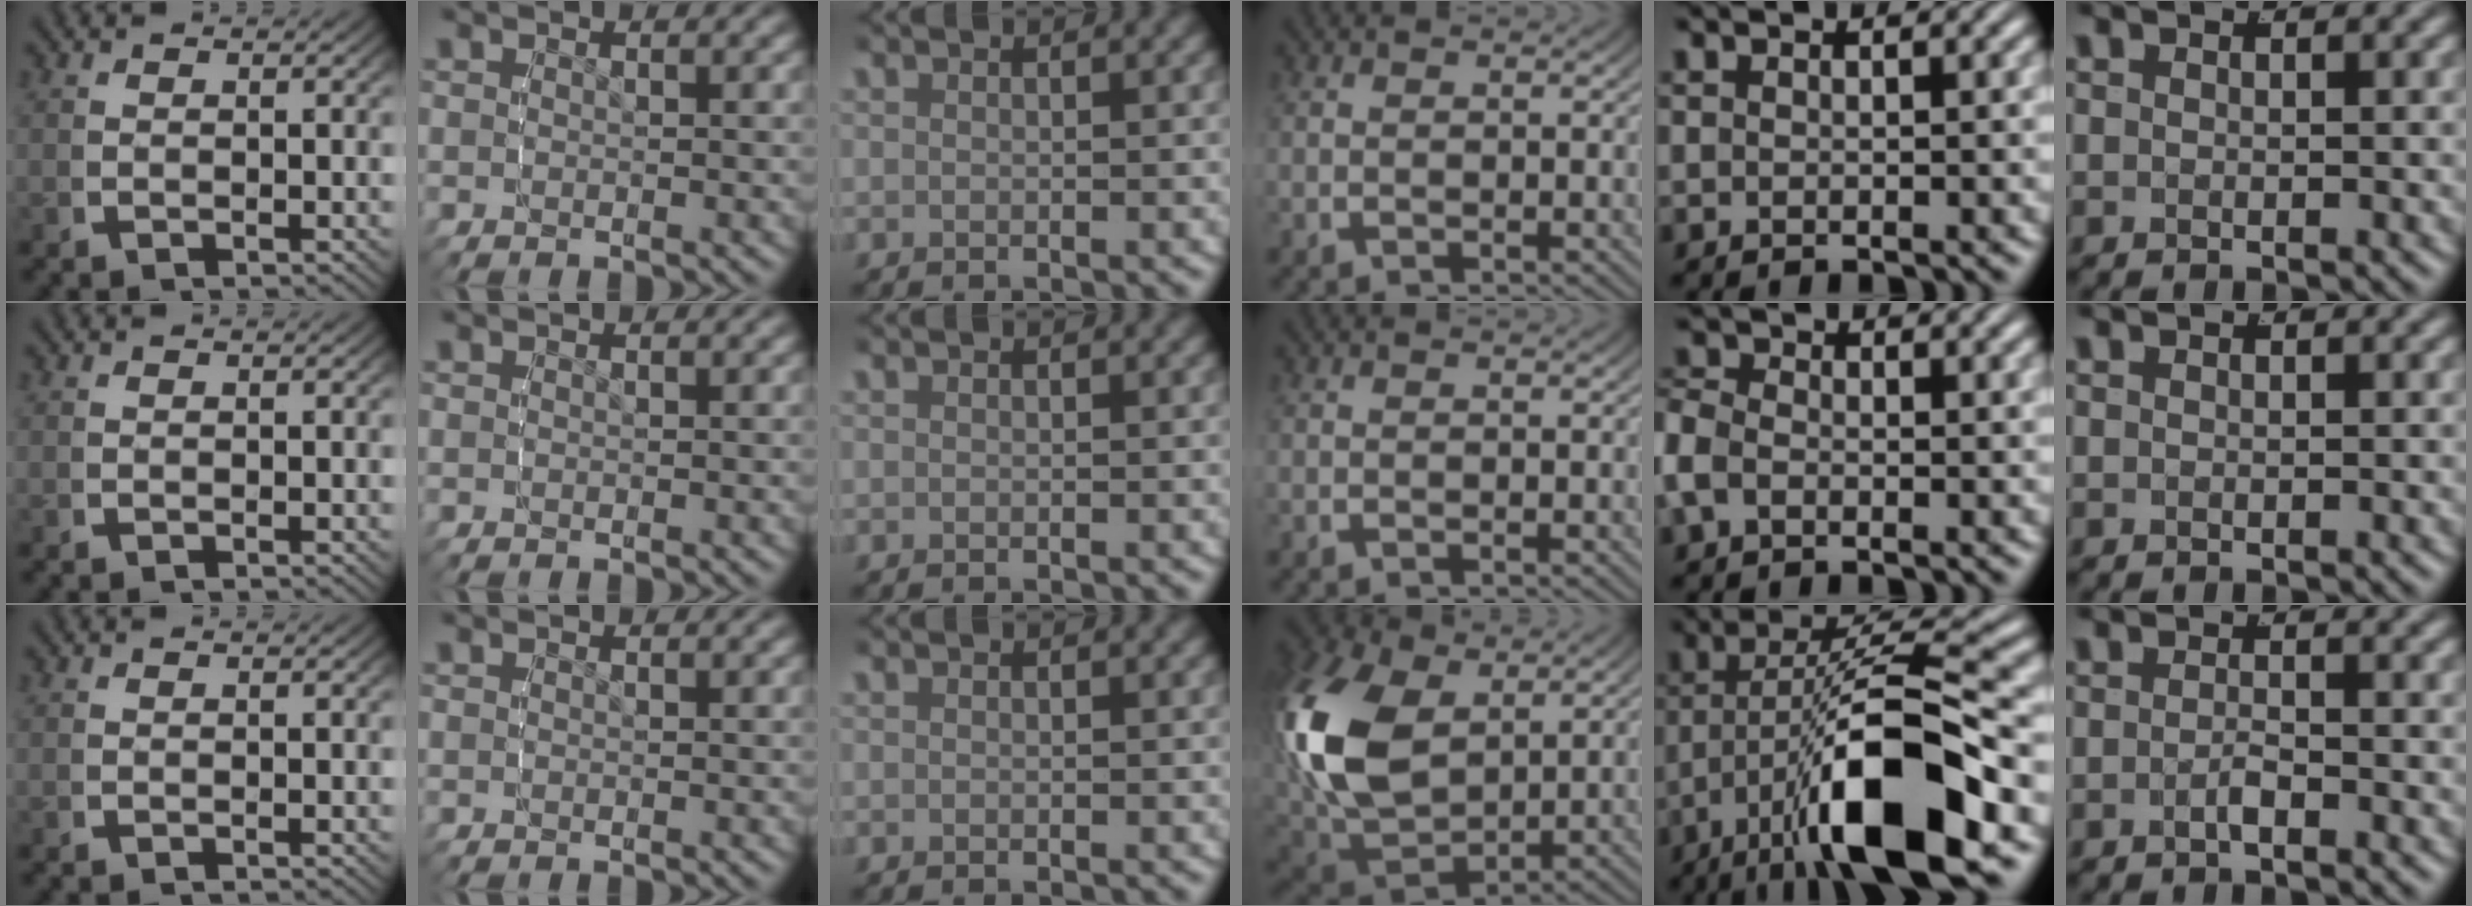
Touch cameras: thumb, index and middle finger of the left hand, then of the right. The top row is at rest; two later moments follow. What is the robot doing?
{"motion": "lift_and_place", "object": "markers"}